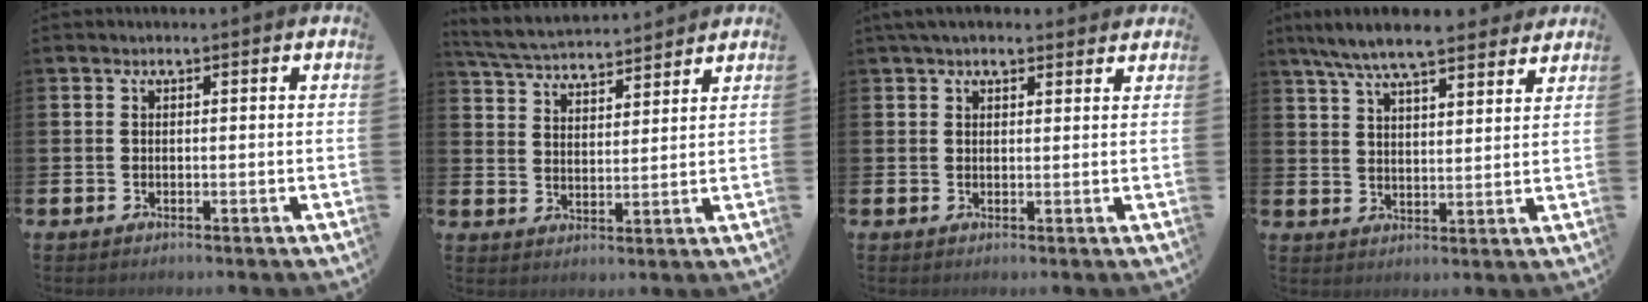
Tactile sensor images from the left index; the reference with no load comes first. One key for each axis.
{"total": 5.3, "fx": 5.3, "fy": 0.6, "fz": 0.6, "tx": -0.037, "ty": -0.030, "tz": 0.093}
{"total": 2.9, "fx": 2.5, "fy": 1.0, "fz": 1.1, "tx": -0.023, "ty": -0.002, "tz": 0.045}
{"total": 8.3, "fx": 7.6, "fy": 1.2, "fz": 3.0, "tx": -0.076, "ty": -0.031, "tz": 0.139}